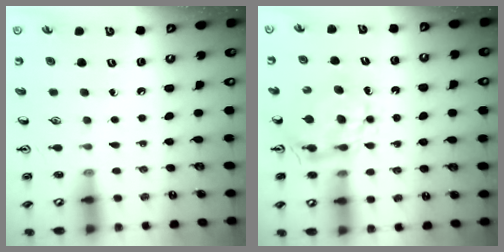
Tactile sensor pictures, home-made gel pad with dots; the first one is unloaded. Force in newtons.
{"total": 6.4, "press": 6.4, "slide": 0.5}